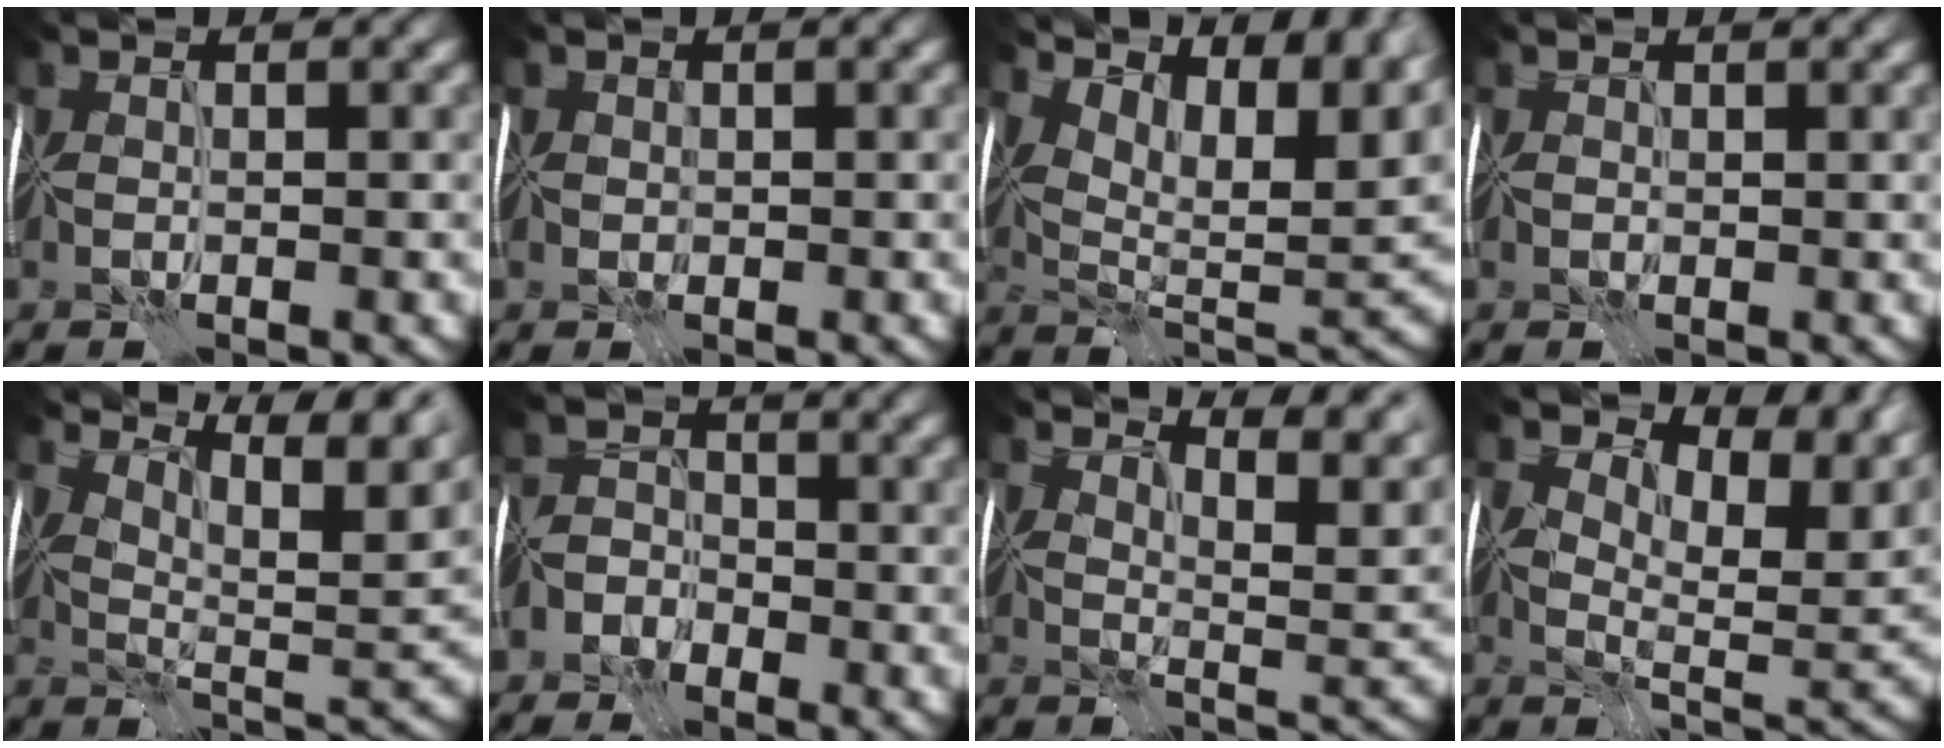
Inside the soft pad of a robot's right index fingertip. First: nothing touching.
{"total": 2.1, "force": [0.5, 1.9, 0.8], "torque": [-0.005, 0.017, -0.004]}
{"total": 12.6, "force": [7.5, 5.2, 8.7], "torque": [-0.123, 0.026, 0.110]}
{"total": 0.7, "force": [0.3, 0.6, 0.2], "torque": [-0.006, 0.004, 0.001]}
{"total": 8.9, "force": [6.3, 2.1, 6.0], "torque": [-0.093, 0.009, 0.103]}
{"total": 2.9, "force": [-2.7, 1.1, -0.1], "torque": [0.019, 0.005, -0.057]}
{"total": 7.8, "force": [6.4, 1.6, 4.3], "torque": [-0.060, 0.010, 0.082]}
{"total": 10.4, "force": [6.0, 4.6, 7.2], "torque": [-0.108, 0.002, 0.102]}